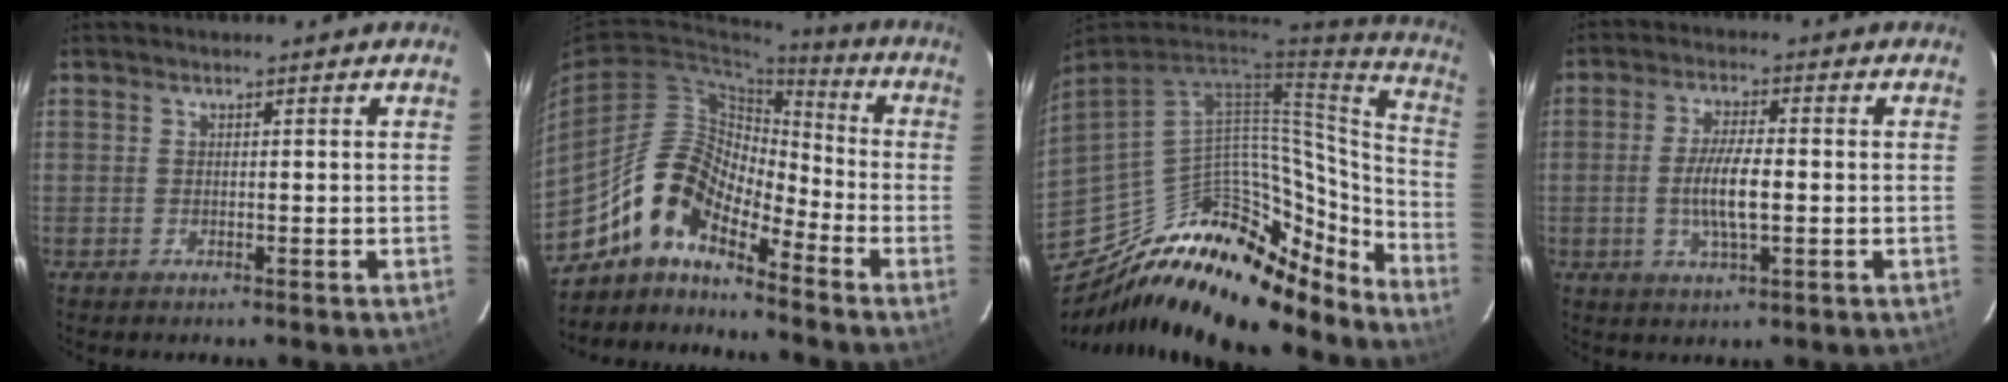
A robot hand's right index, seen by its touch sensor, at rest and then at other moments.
{"total": 12.3, "force": [-9.6, 4.4, 6.2], "torque": [-0.108, 0.017, -0.196]}
{"total": 29.6, "force": [-22.9, 12.4, 14.1], "torque": [-0.229, 0.034, -0.328]}
{"total": 6.9, "force": [-1.0, 1.6, 6.6], "torque": [-0.129, -0.003, -0.018]}